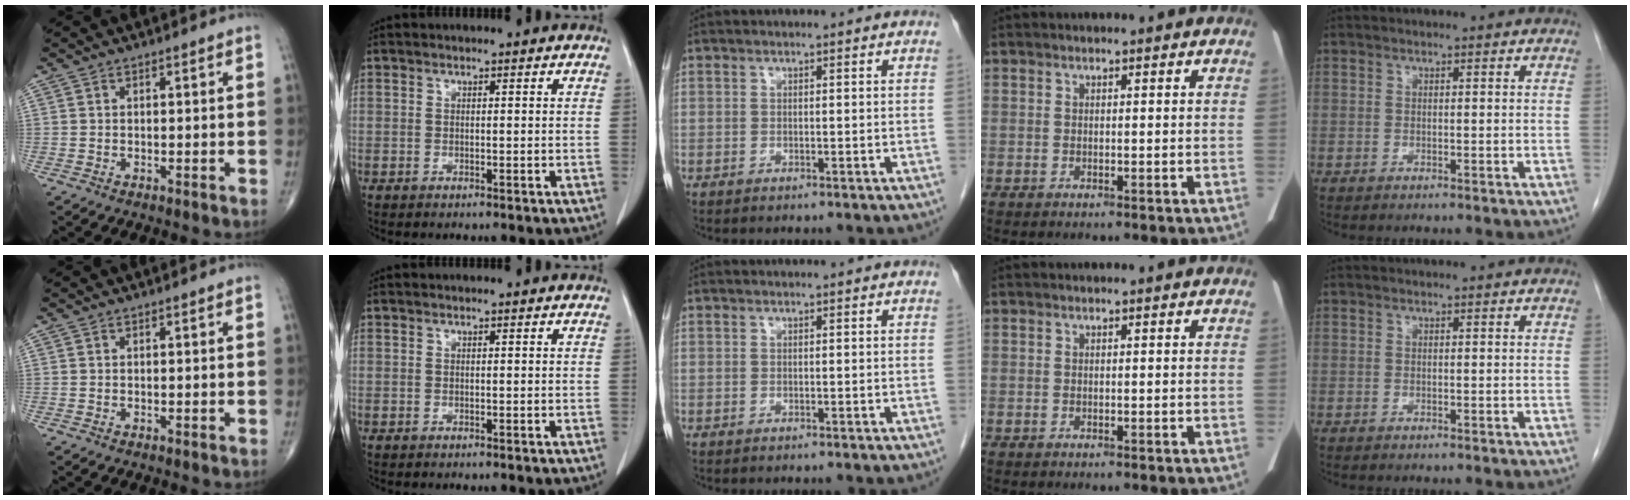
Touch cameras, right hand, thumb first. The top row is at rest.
{}